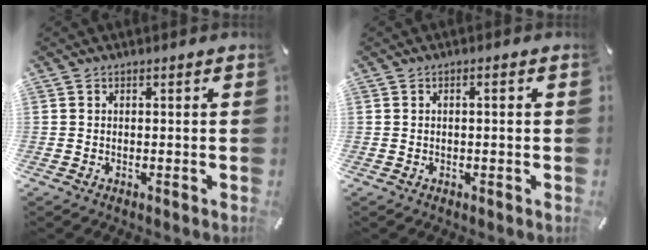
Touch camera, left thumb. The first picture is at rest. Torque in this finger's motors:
{"motor_torque": [-0.14, -0.38, 0.00, 0.05, 0.00]}